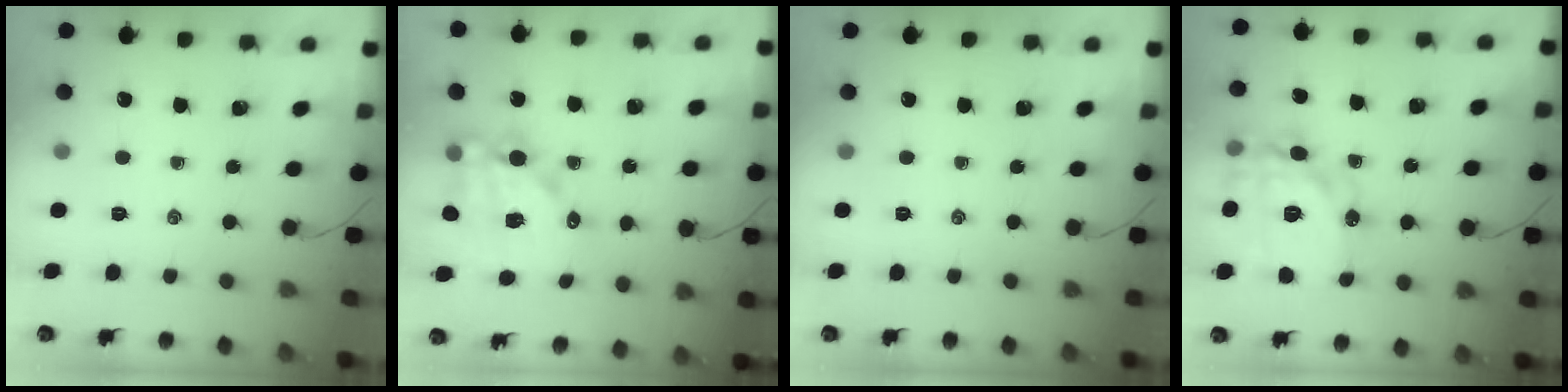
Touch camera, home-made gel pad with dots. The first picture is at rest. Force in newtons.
{"total": 13.2, "press": 12.9, "slide": 3.1}
{"total": 0.0}
{"total": 19.7, "press": 19.6, "slide": 2.1}